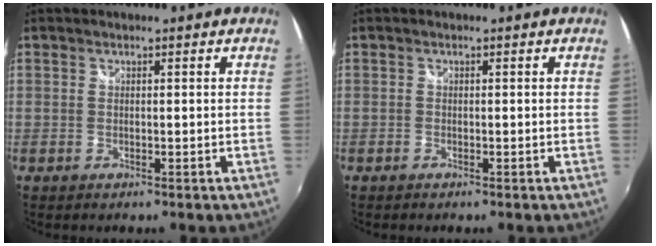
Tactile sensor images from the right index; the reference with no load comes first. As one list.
[{"total": 0.6, "force": [-0.5, 0.3, 0.1], "torque": [-0.004, -0.002, -0.012]}]